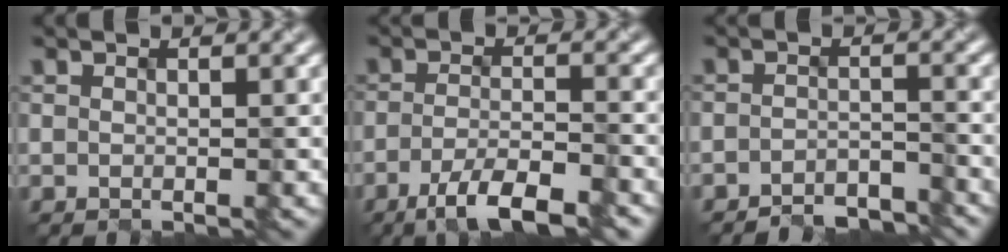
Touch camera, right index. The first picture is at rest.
{"total": 5.0, "force": [-3.3, 1.0, 3.6], "torque": [-0.061, -0.003, -0.059]}
{"total": 3.0, "force": [-3.0, 0.1, 0.0], "torque": [0.005, 0.003, -0.051]}